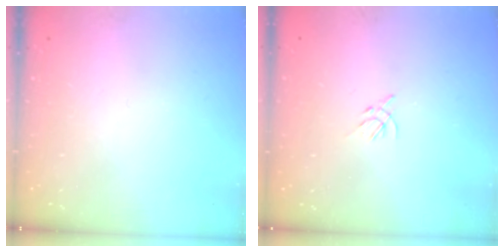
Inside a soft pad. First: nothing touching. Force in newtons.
{"total": 2.3, "press": 2.2, "slide": 0.6}